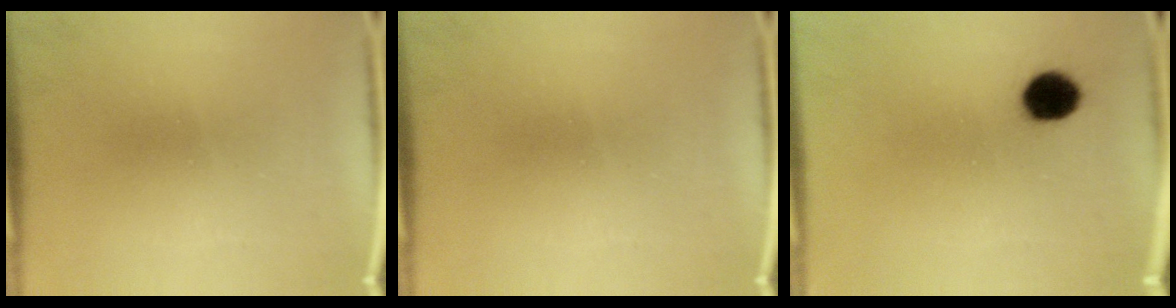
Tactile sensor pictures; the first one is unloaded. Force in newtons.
{"total": 0.0}
{"total": 6.2}